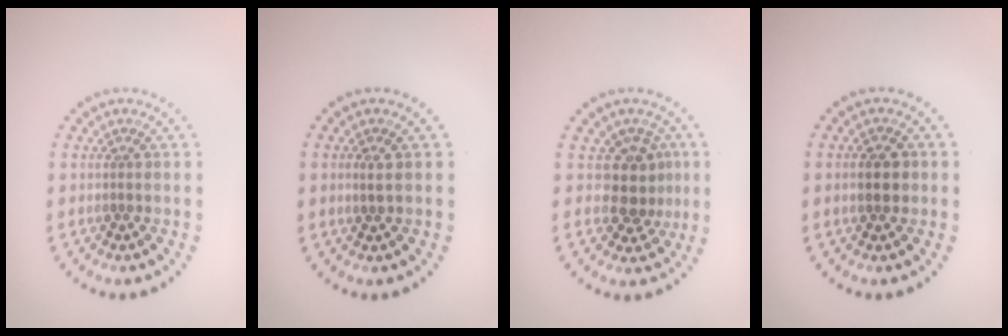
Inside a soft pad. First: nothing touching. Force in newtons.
{"total": 0.9, "press": 0.8, "slide": 0.4}
{"total": 3.4, "press": 2.8, "slide": 1.9}
{"total": 2.4, "press": 2.4, "slide": 0.1}